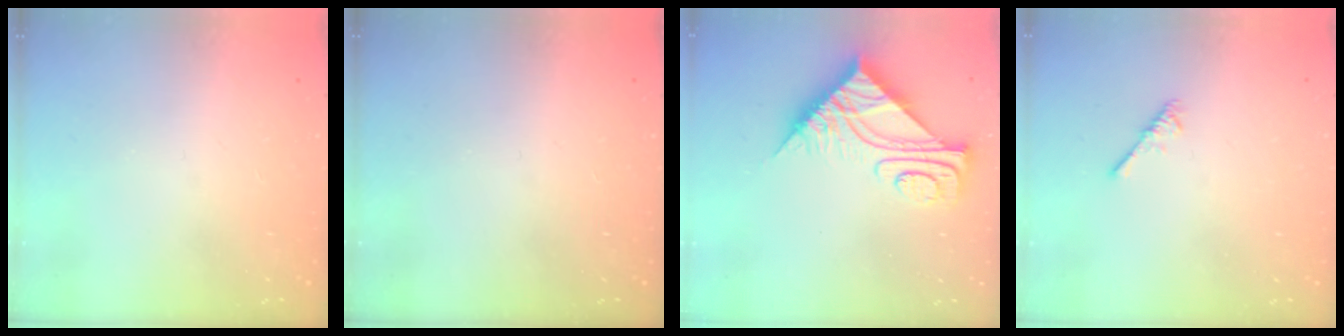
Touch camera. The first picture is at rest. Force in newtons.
{"total": 0.0}
{"total": 9.0, "press": 9.0, "slide": 0.9}
{"total": 2.2, "press": 2.1, "slide": 0.5}